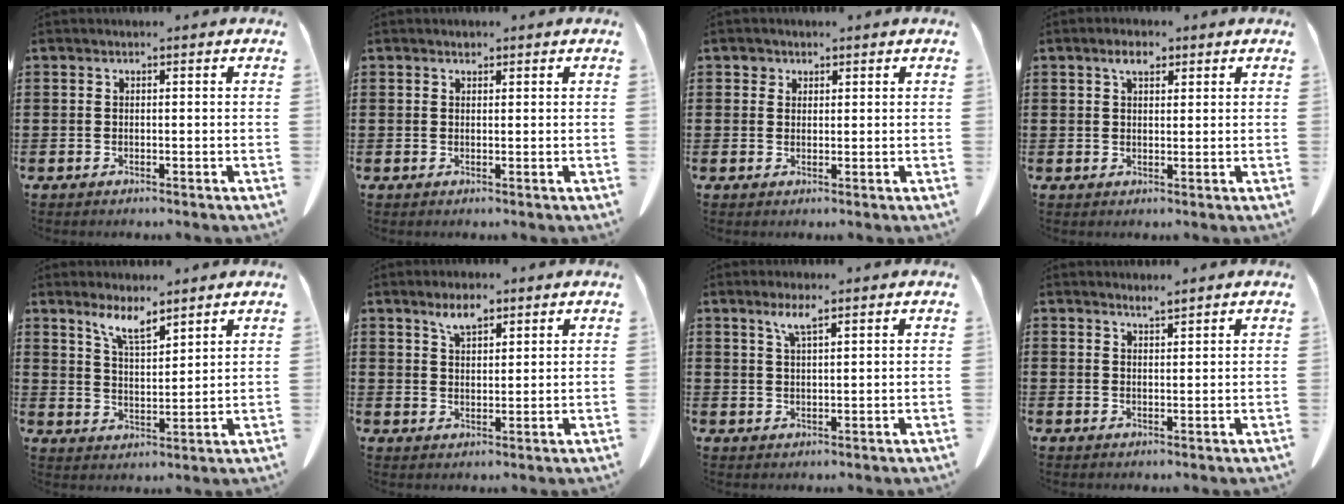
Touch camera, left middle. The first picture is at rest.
{"total": 0.8, "force": [0.8, 0.3, 0.2], "torque": [-0.005, -0.002, 0.016]}
{"total": 1.4, "force": [1.1, 0.9, 0.2], "torque": [-0.001, -0.003, 0.021]}
{"total": 3.1, "force": [2.0, 1.3, 2.0], "torque": [-0.036, 0.002, 0.034]}
{"total": 5.9, "force": [5.0, 0.9, 3.0], "torque": [-0.072, -0.013, 0.088]}
{"total": 4.2, "force": [3.0, 1.5, 2.5], "torque": [-0.048, 0.000, 0.053]}
{"total": 3.4, "force": [2.3, 0.4, 2.4], "torque": [-0.053, 0.002, 0.041]}
{"total": 1.9, "force": [1.8, 0.0, 0.6], "torque": [-0.015, -0.001, 0.035]}